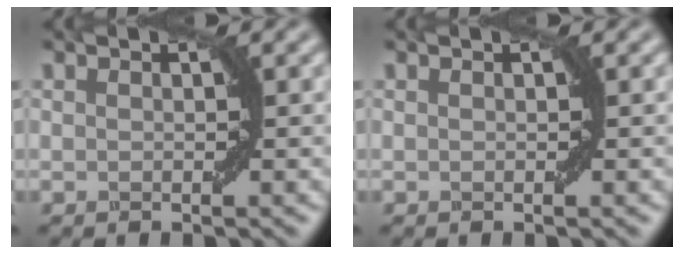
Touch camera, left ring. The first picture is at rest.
{"total": 0.0}